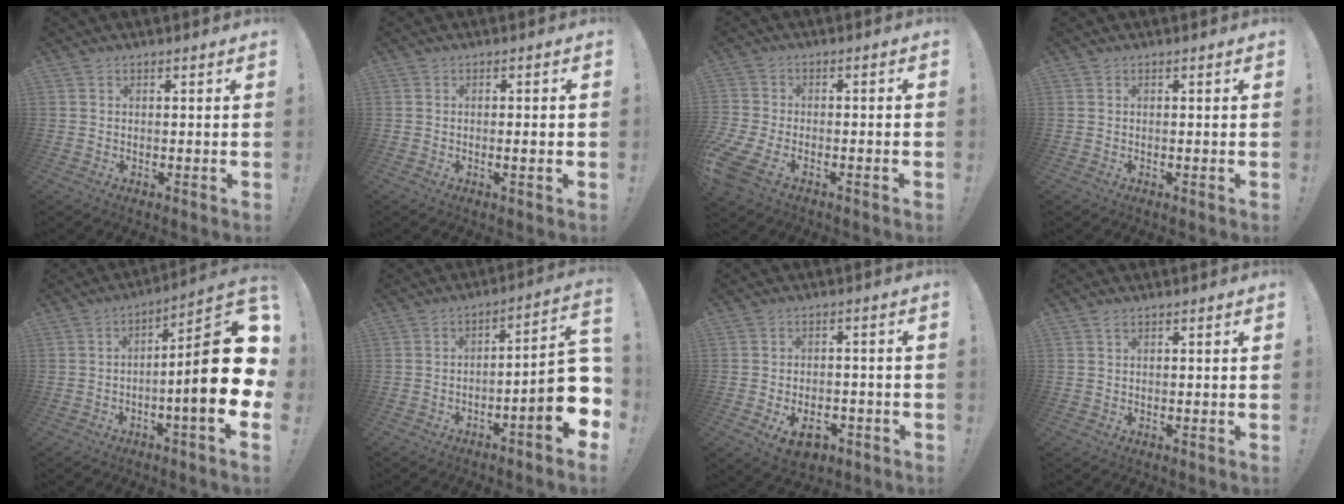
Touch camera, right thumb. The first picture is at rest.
{"total": 2.6, "force": [-0.3, 0.0, 2.6], "torque": [-0.037, -0.005, -0.007]}
{"total": 7.3, "force": [-4.9, 2.7, 4.8], "torque": [-0.119, 0.004, -0.093]}
{"total": 0.0}
{"total": 22.1, "force": [-1.6, 3.7, 21.7], "torque": [-0.330, 0.005, -0.028]}
{"total": 12.8, "force": [-3.7, 1.9, 12.1], "torque": [-0.151, 0.004, -0.060]}
{"total": 8.0, "force": [-3.7, 4.9, 5.1], "torque": [-0.061, 0.014, -0.058]}
{"total": 0.9, "force": [0.6, 0.4, 0.6], "torque": [-0.009, -0.001, 0.010]}